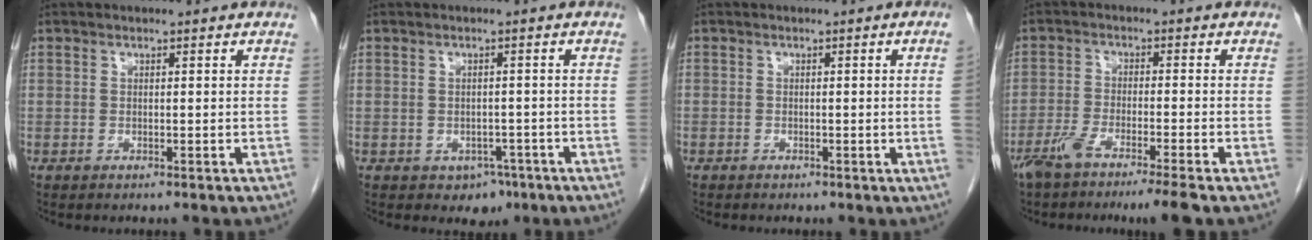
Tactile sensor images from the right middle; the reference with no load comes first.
{"total": 3.0, "force": [-1.6, 2.2, 1.2], "torque": [-0.008, 0.006, -0.013]}
{"total": 1.6, "force": [-0.3, -0.5, 1.4], "torque": [-0.018, -0.001, -0.007]}
{"total": 7.6, "force": [-5.7, -0.4, 5.1], "torque": [-0.085, -0.012, -0.099]}